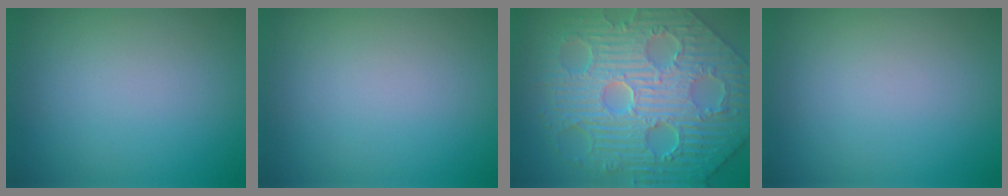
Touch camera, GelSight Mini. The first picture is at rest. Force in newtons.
{"total": 0.0}
{"total": 11.5, "press": 7.9, "slide": 8.4}
{"total": 0.0}